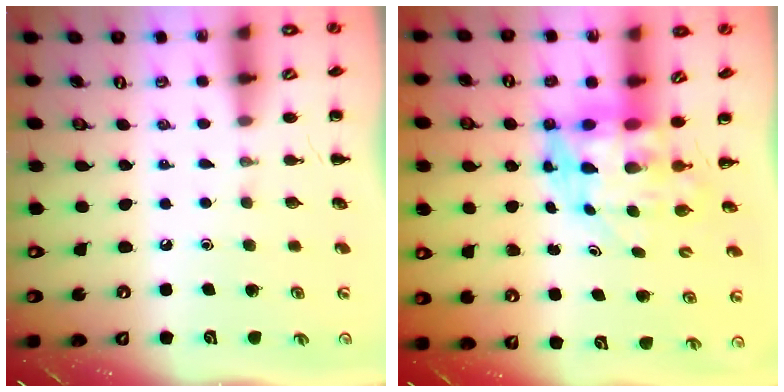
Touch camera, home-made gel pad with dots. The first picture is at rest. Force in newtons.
{"total": 6.2, "press": 5.9, "slide": 1.8}